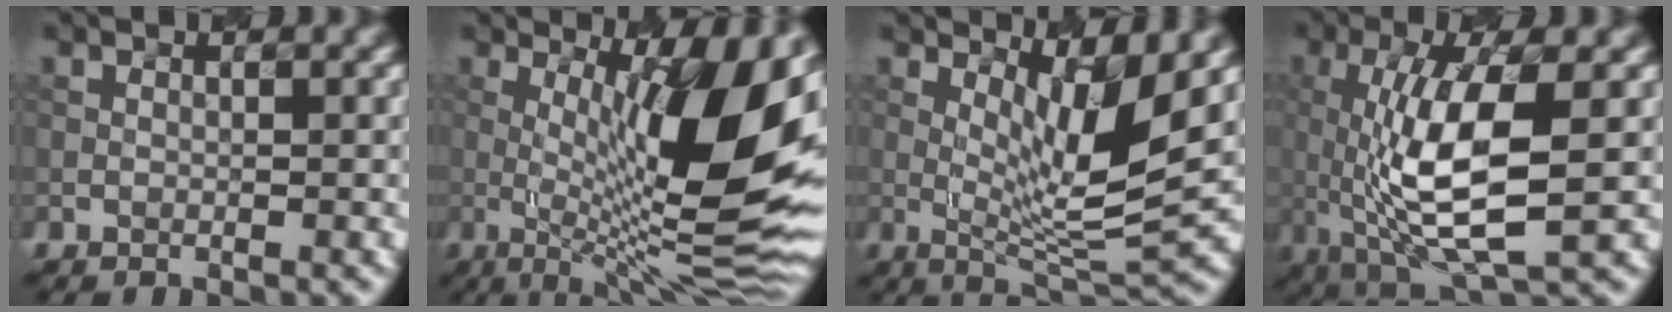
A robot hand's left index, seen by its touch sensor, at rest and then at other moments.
{"total": 13.8, "force": [1.1, 3.5, 13.3], "torque": [-0.171, 0.001, 0.027]}
{"total": 6.2, "force": [1.9, 1.3, 5.7], "torque": [-0.098, -0.016, 0.050]}
{"total": 8.4, "force": [-0.8, 2.4, 8.0], "torque": [-0.156, 0.002, -0.001]}